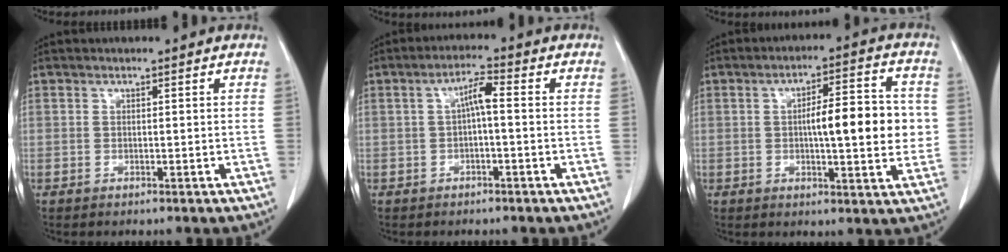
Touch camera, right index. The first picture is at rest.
{"total": 3.8, "force": [0.0, 0.6, 3.7], "torque": [-0.066, 0.013, 0.000]}
{"total": 11.1, "force": [0.2, 2.7, 10.8], "torque": [-0.156, 0.018, 0.002]}